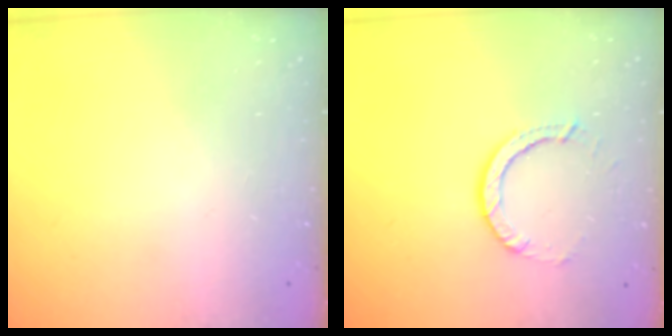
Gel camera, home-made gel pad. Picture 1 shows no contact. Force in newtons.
{"total": 4.5, "press": 4.5, "slide": 0.3}